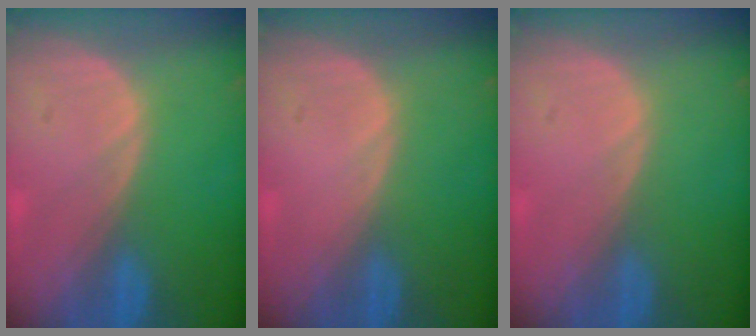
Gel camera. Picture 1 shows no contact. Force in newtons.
{"total": 0.0}
{"total": 0.0}